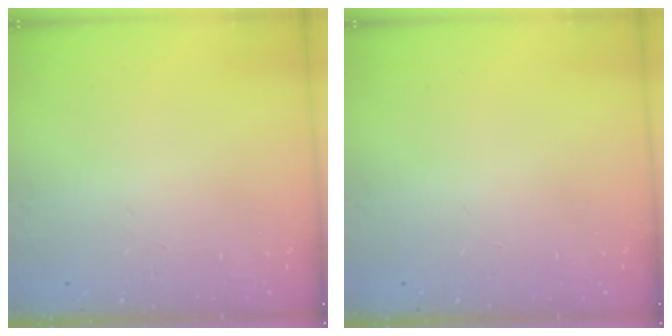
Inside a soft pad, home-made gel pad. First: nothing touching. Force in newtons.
{"total": 0.0}